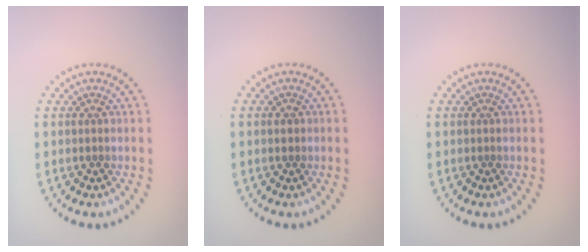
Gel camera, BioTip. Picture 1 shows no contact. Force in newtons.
{"total": 1.0, "press": 1.0, "slide": 0.2}
{"total": 0.0}